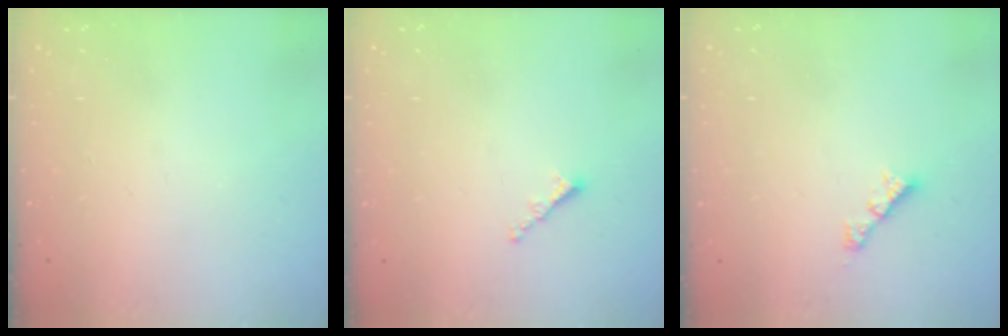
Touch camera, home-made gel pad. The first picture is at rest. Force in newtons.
{"total": 1.0, "press": 0.9, "slide": 0.4}
{"total": 2.4, "press": 2.4, "slide": 0.3}